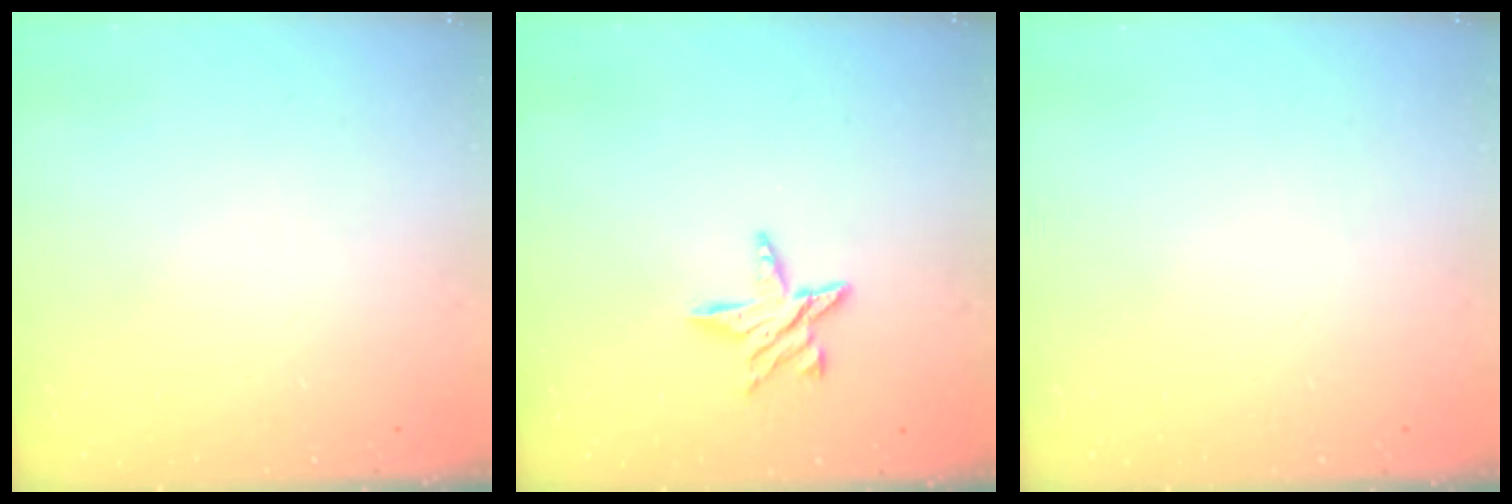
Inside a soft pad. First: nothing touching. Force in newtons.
{"total": 7.4, "press": 7.4, "slide": 0.1}
{"total": 0.0}